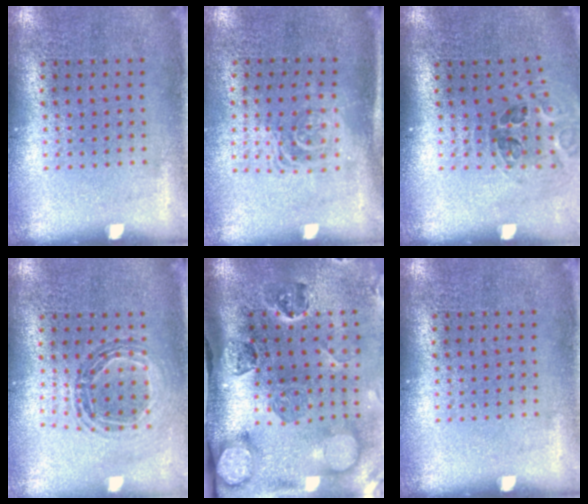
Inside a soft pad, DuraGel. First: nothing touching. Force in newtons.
{"total": 1.6, "press": 1.3, "slide": 0.9}
{"total": 1.2, "press": 1.1, "slide": 0.4}
{"total": 0.9, "press": 0.9, "slide": 0.2}
{"total": 4.1, "press": 3.1, "slide": 2.6}
{"total": 0.0}